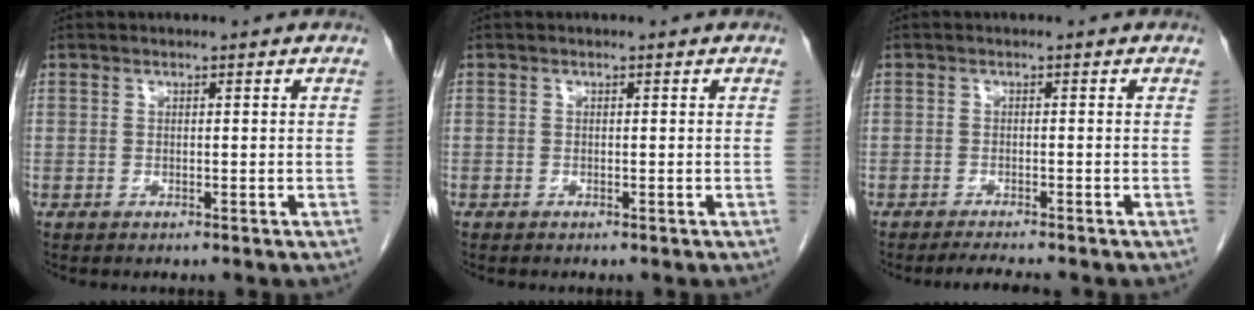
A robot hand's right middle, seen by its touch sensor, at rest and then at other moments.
{"total": 0.0}
{"total": 3.1, "force": [-2.8, -0.1, 1.2], "torque": [-0.023, -0.010, -0.043]}